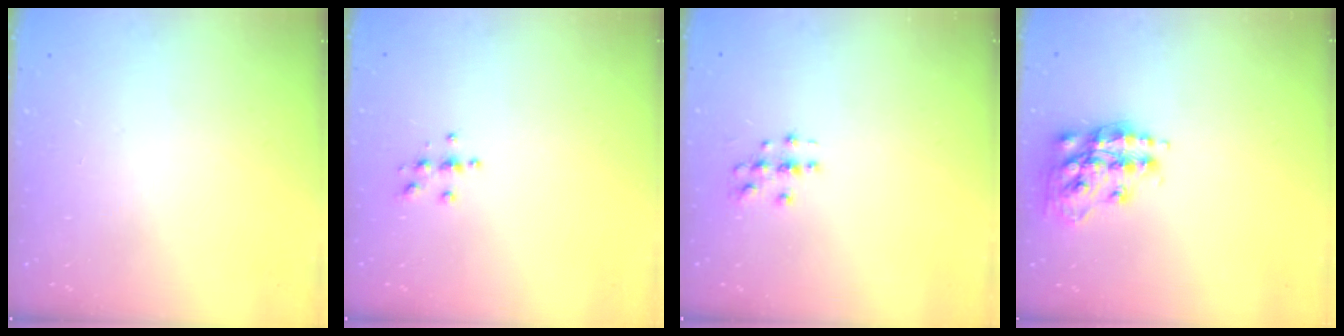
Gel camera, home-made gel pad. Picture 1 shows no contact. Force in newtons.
{"total": 3.8, "press": 3.8, "slide": 0.4}
{"total": 2.8, "press": 2.8, "slide": 0.3}
{"total": 14.5, "press": 14.5, "slide": 1.0}